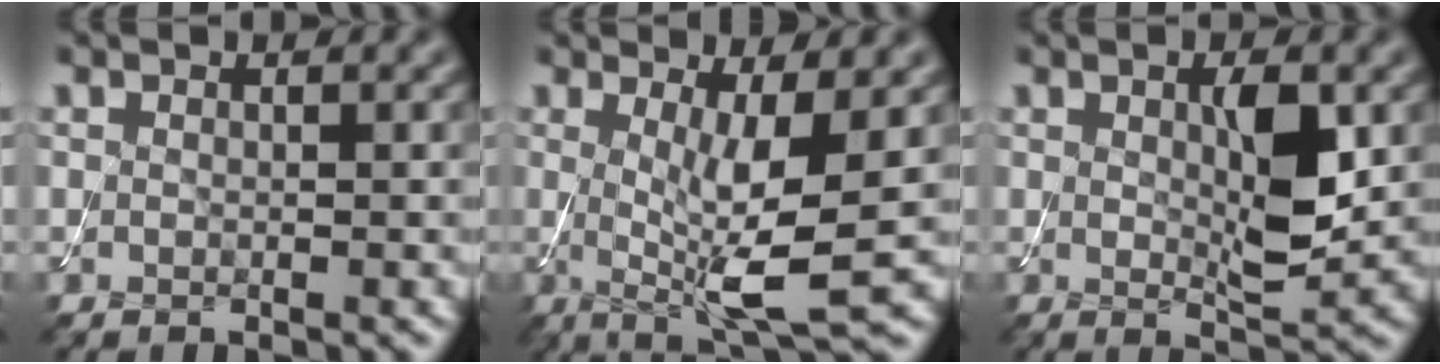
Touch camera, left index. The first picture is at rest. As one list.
[{"total": 6.9, "force": [-0.1, 1.5, 6.8], "torque": [-0.111, -0.016, 0.004]}, {"total": 4.4, "force": [0.7, 1.2, 4.2], "torque": [-0.074, -0.007, 0.017]}]